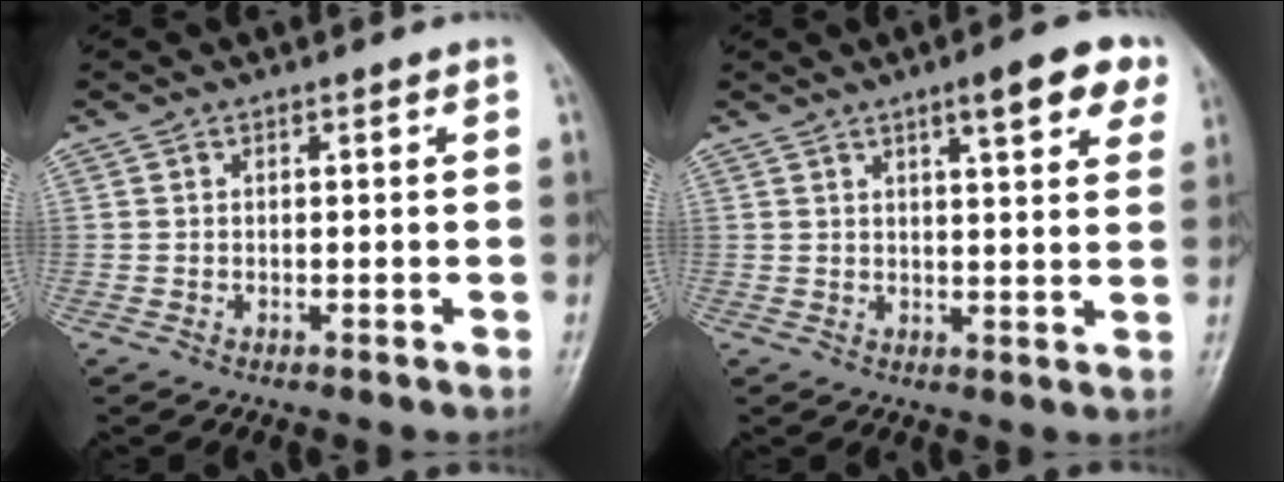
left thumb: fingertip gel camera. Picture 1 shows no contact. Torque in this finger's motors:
{"motor_torque": [0.09, 0.17, 0.16, 0.15, 0.16]}